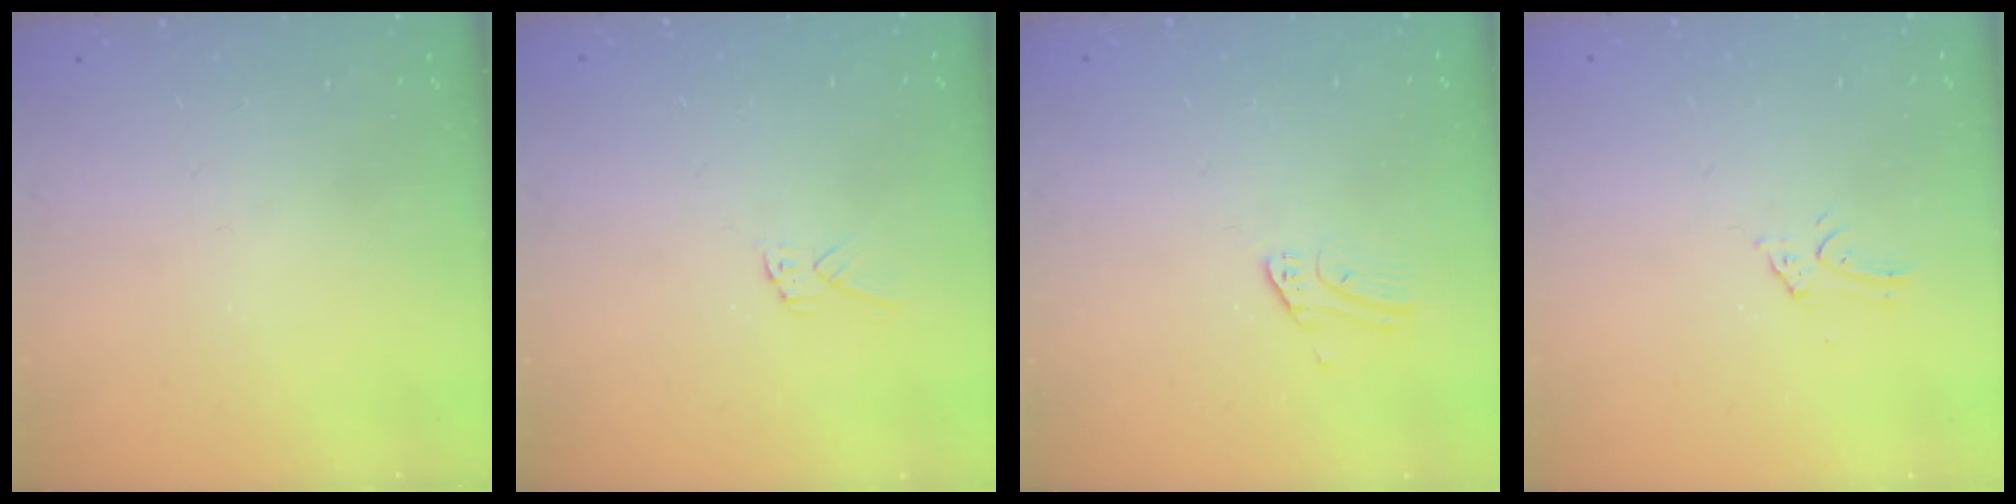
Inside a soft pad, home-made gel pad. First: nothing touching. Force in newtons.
{"total": 4.6, "press": 4.6, "slide": 0.5}
{"total": 2.8, "press": 2.8, "slide": 0.2}
{"total": 2.5, "press": 2.5, "slide": 0.2}